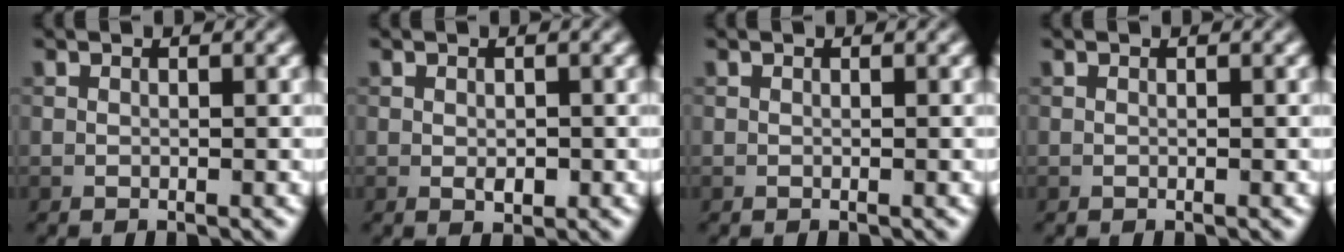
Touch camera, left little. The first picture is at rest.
{"total": 1.4, "force": [-0.2, 0.9, 1.1], "torque": [-0.016, -0.003, -0.001]}
{"total": 0.0}
{"total": 0.0}